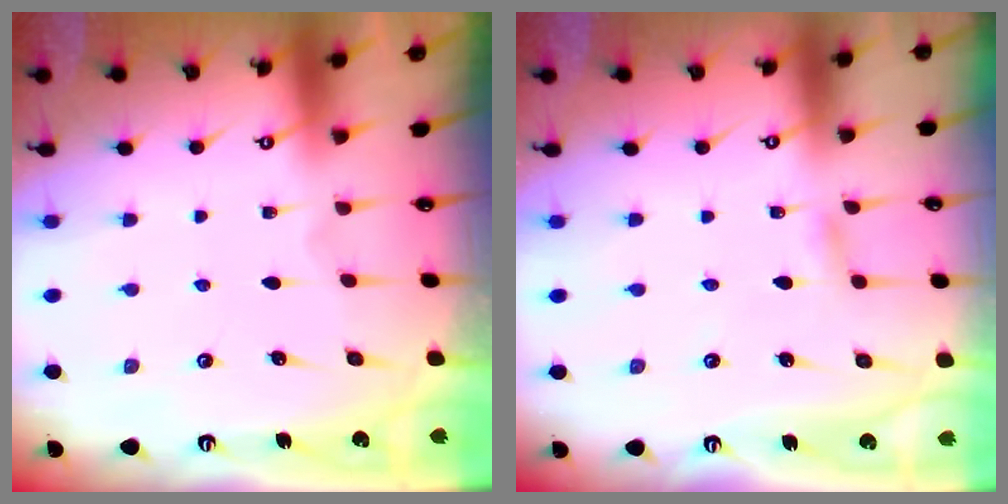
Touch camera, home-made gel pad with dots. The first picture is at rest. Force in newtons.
{"total": 2.9, "press": 2.9, "slide": 0.4}